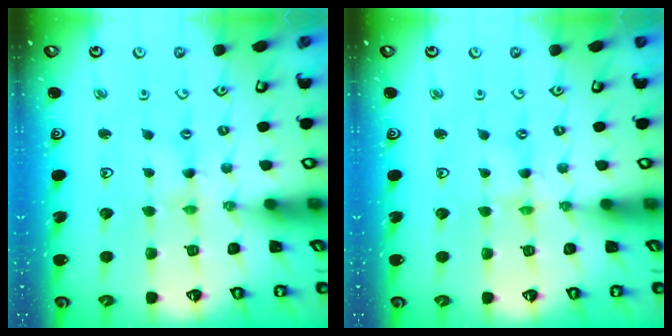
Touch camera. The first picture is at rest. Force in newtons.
{"total": 0.0}